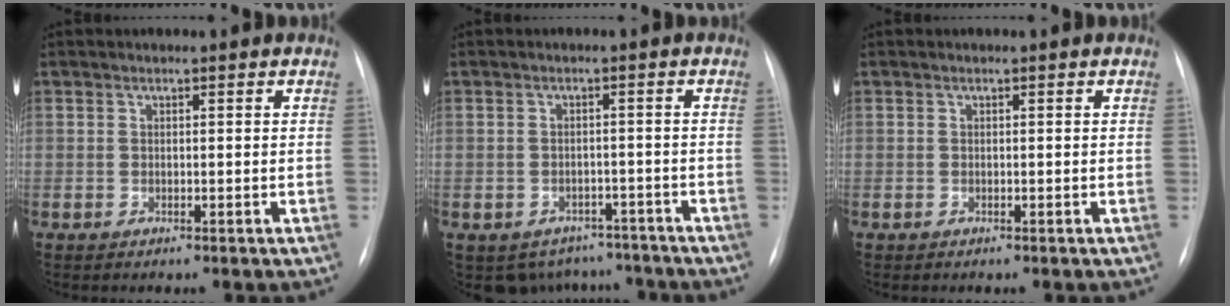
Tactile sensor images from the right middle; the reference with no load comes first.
{"total": 7.4, "force": [-6.0, 4.3, 0.1], "torque": [0.007, 0.023, -0.070]}
{"total": 0.0}